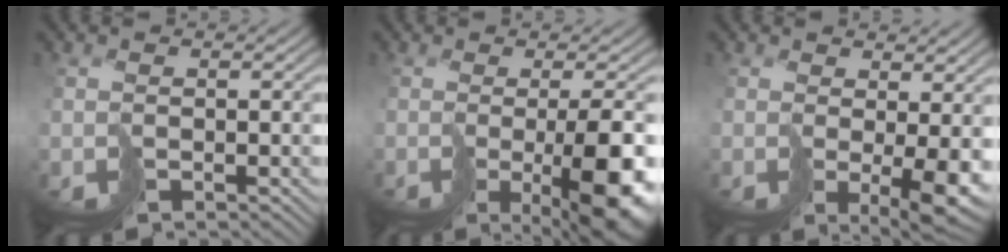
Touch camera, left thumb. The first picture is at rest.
{"total": 10.5, "force": [-2.9, 2.7, 9.7], "torque": [-0.141, -0.013, -0.043]}
{"total": 6.2, "force": [-0.3, 1.6, 6.0], "torque": [-0.096, -0.011, 0.000]}